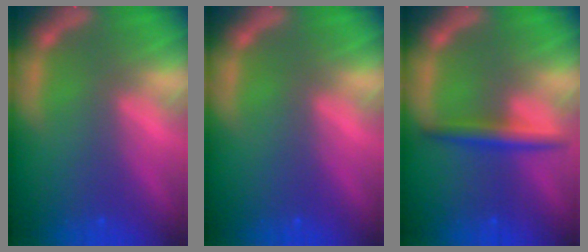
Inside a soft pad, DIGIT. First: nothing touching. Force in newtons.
{"total": 0.0}
{"total": 3.0}